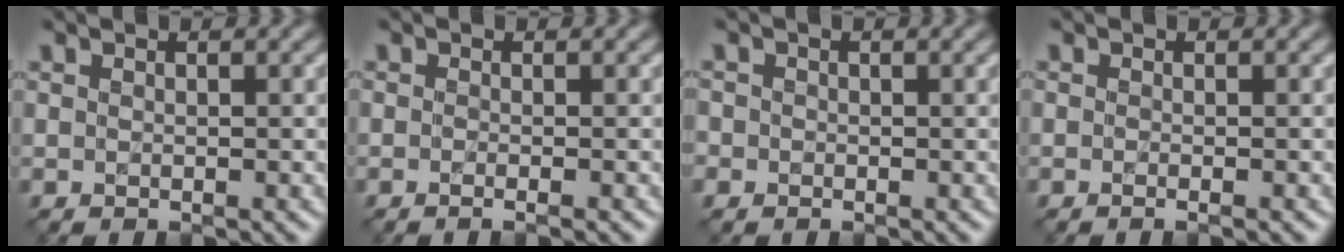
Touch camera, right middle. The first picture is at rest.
{"total": 1.3, "force": [-0.5, 0.4, 1.1], "torque": [-0.007, -0.006, -0.014]}
{"total": 1.2, "force": [-0.3, 1.2, 0.1], "torque": [0.010, -0.001, -0.013]}
{"total": 1.0, "force": [-0.4, 0.3, 0.9], "torque": [-0.007, -0.006, -0.009]}